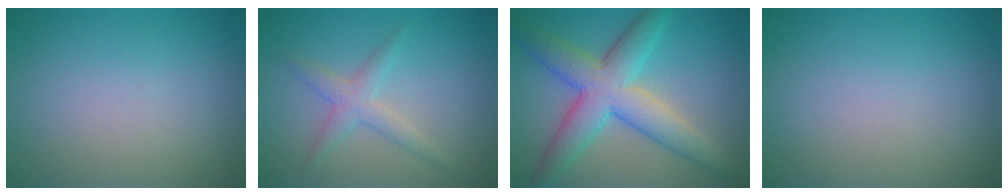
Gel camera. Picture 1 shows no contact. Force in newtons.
{"total": 2.4, "press": 2.4, "slide": 0.0}
{"total": 7.5, "press": 7.5, "slide": 0.2}
{"total": 0.0}